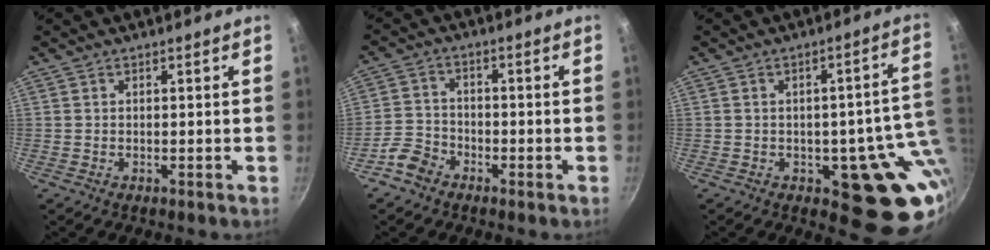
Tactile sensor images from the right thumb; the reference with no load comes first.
{"total": 5.2, "force": [-3.5, 3.5, 1.6], "torque": [-0.021, 0.034, -0.072]}
{"total": 15.3, "force": [-2.1, 8.4, 12.6], "torque": [-0.077, 0.006, -0.019]}